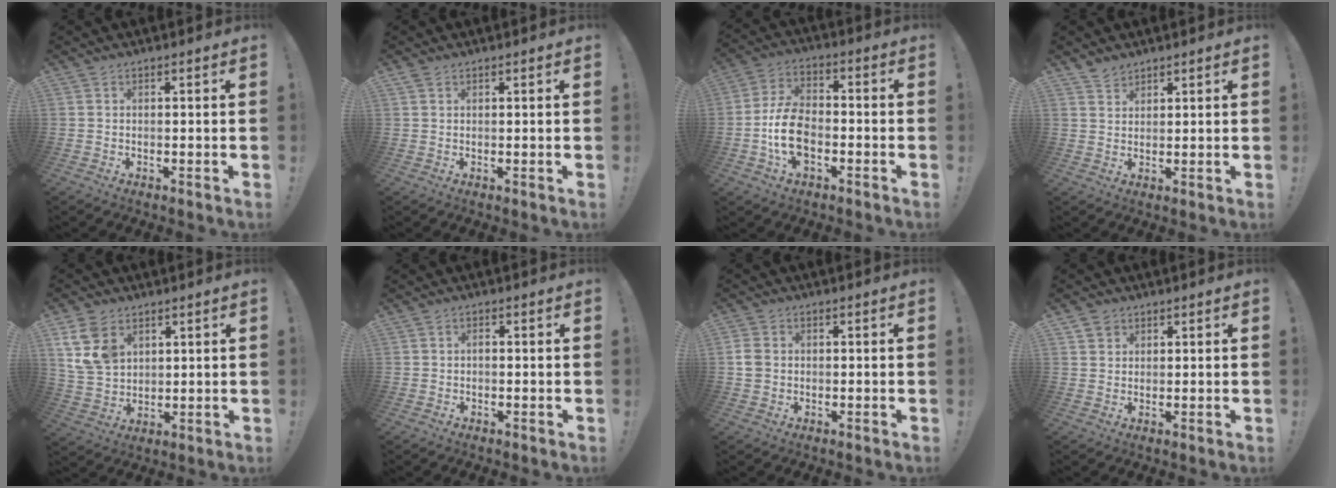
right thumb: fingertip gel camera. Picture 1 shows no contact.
{"total": 1.1, "force": [0.8, 0.8, 0.2], "torque": [-0.012, 0.003, 0.017]}
{"total": 12.6, "force": [-4.0, 7.7, 9.2], "torque": [-0.176, 0.015, -0.072]}
{"total": 3.1, "force": [2.7, 1.4, 0.1], "torque": [-0.001, -0.018, 0.052]}
{"total": 11.4, "force": [5.5, 8.1, 5.8], "torque": [-0.116, -0.020, 0.111]}
{"total": 2.0, "force": [0.1, 2.0, 0.4], "torque": [0.007, -0.007, -0.002]}
{"total": 4.4, "force": [0.2, 3.7, 2.4], "torque": [-0.041, 0.005, 0.005]}
{"total": 2.7, "force": [1.7, 2.0, 0.0], "torque": [0.002, -0.007, 0.032]}